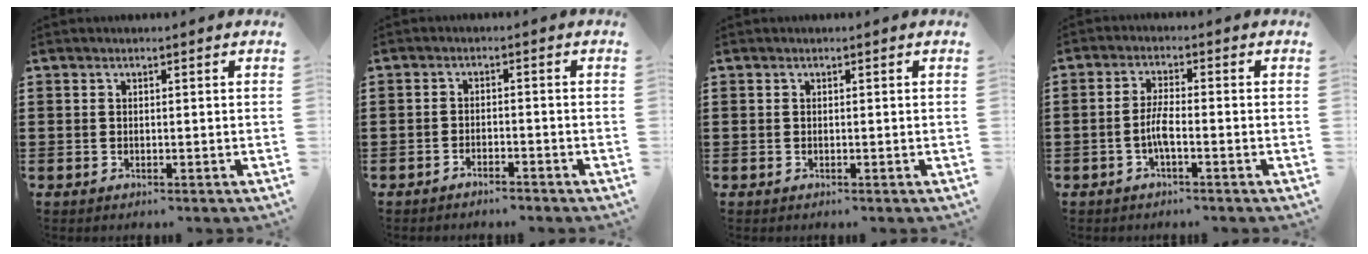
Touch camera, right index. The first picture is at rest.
{"total": 1.8, "force": [-1.8, 0.2, 0.1], "torque": [-0.008, 0.004, -0.038]}
{"total": 0.0}
{"total": 3.7, "force": [-1.5, 0.7, 3.4], "torque": [-0.081, -0.005, -0.034]}